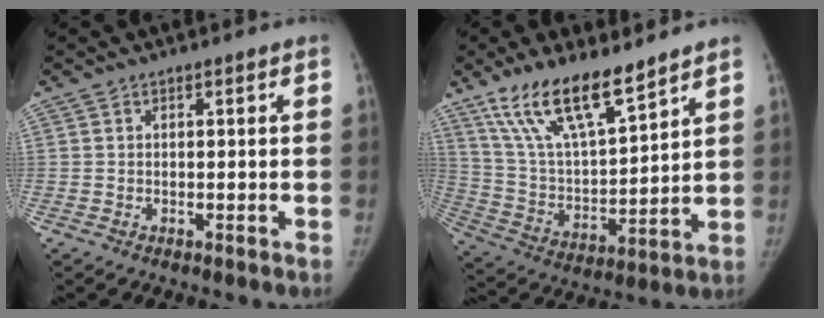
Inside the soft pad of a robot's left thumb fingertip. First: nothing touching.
{"total": 16.7, "force": [11.8, 4.6, 10.9], "torque": [-0.176, -0.057, 0.235]}